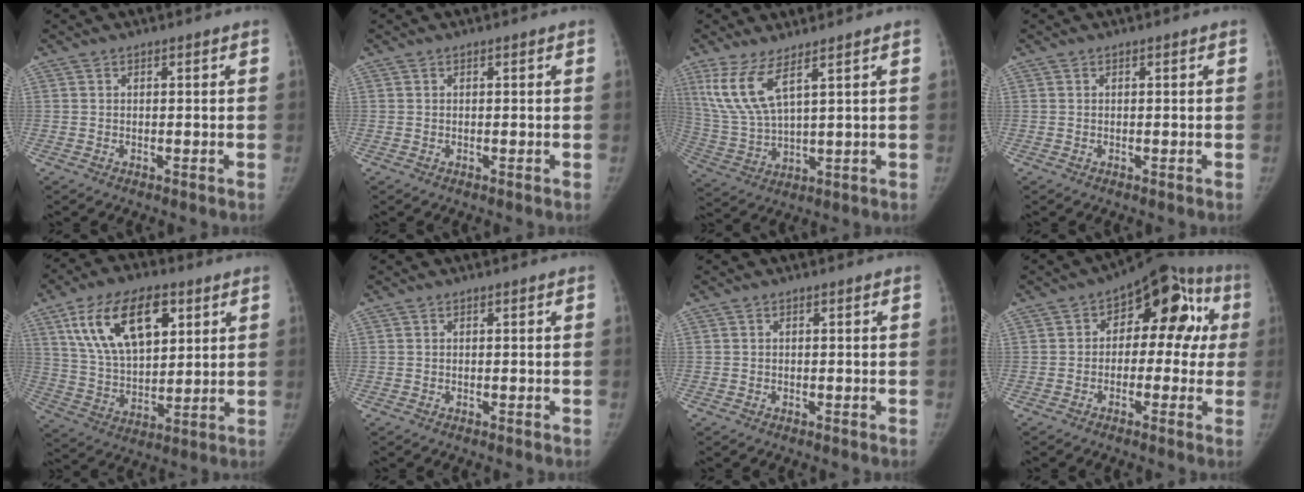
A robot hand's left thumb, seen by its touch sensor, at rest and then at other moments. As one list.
[{"total": 0.0}, {"total": 9.8, "force": [5.4, 2.5, 7.7], "torque": [-0.178, -0.031, 0.122]}, {"total": 0.0}, {"total": 17.3, "force": [8.2, 9.1, 12.2], "torque": [-0.167, -0.030, 0.156]}, {"total": 0.0}, {"total": 0.0}, {"total": 14.4, "force": [2.0, 9.0, 11.1], "torque": [-0.075, 0.047, 0.011]}]